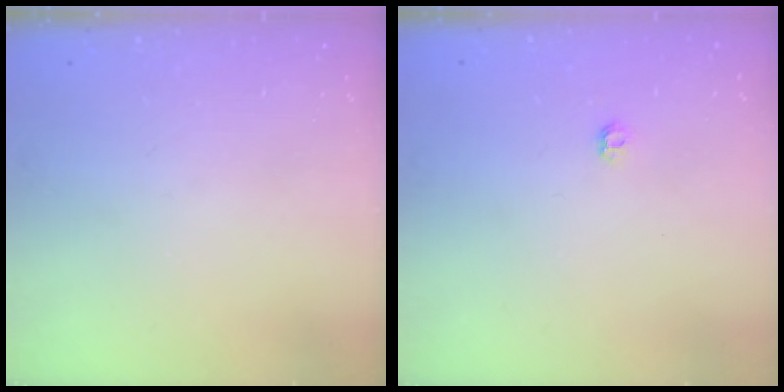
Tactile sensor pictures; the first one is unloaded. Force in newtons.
{"total": 3.9, "press": 3.8, "slide": 0.5}